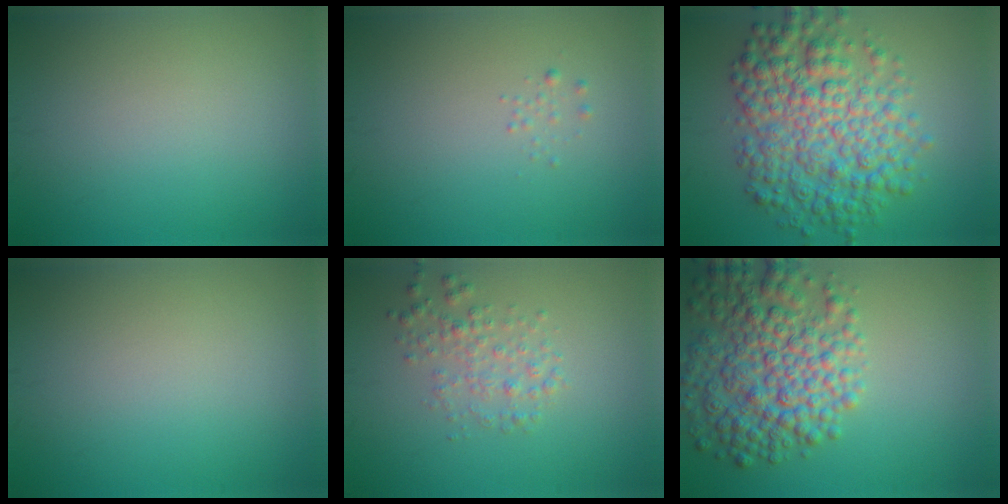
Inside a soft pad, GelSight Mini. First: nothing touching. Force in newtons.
{"total": 0.6, "press": 0.6, "slide": 0.0}
{"total": 8.6, "press": 8.6, "slide": 0.1}
{"total": 0.0}
{"total": 2.3, "press": 2.3, "slide": 0.0}
{"total": 8.0, "press": 8.0, "slide": 0.3}